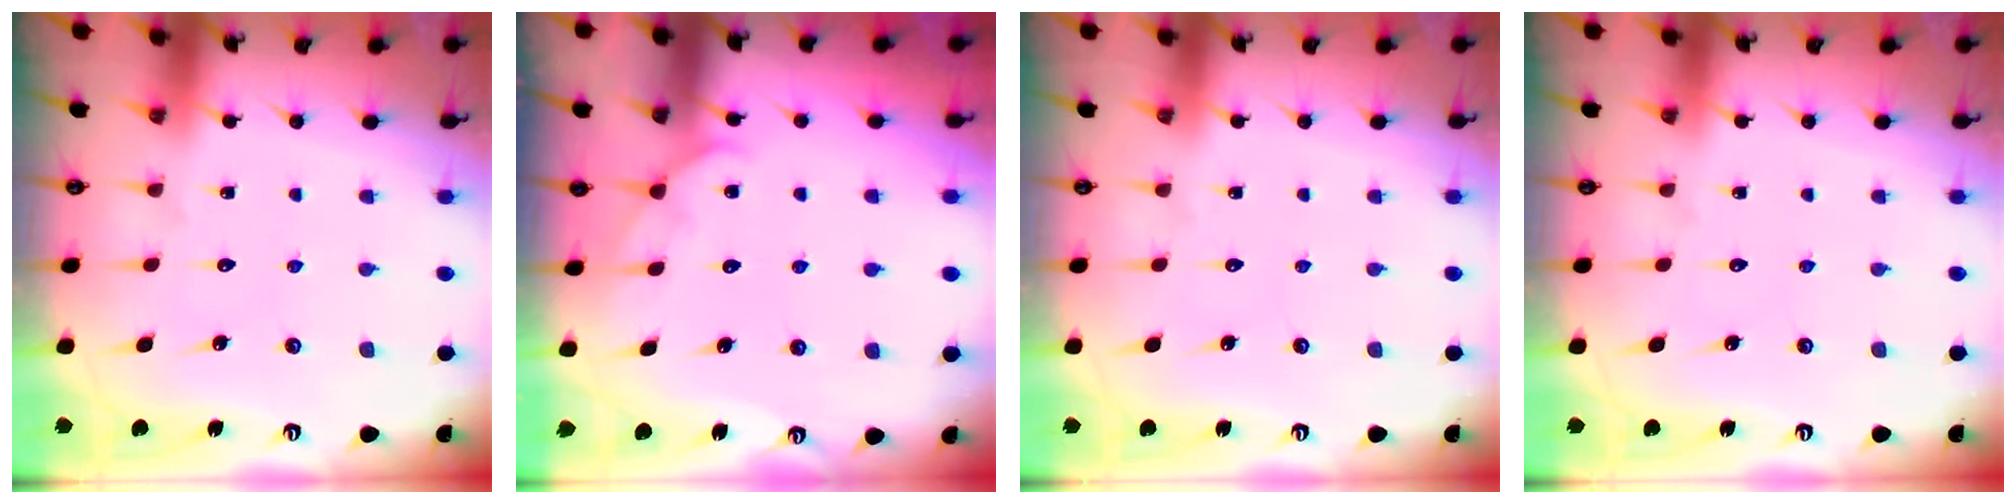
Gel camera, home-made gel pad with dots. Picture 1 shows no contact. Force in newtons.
{"total": 4.4, "press": 4.4, "slide": 0.3}
{"total": 0.0}
{"total": 0.0}